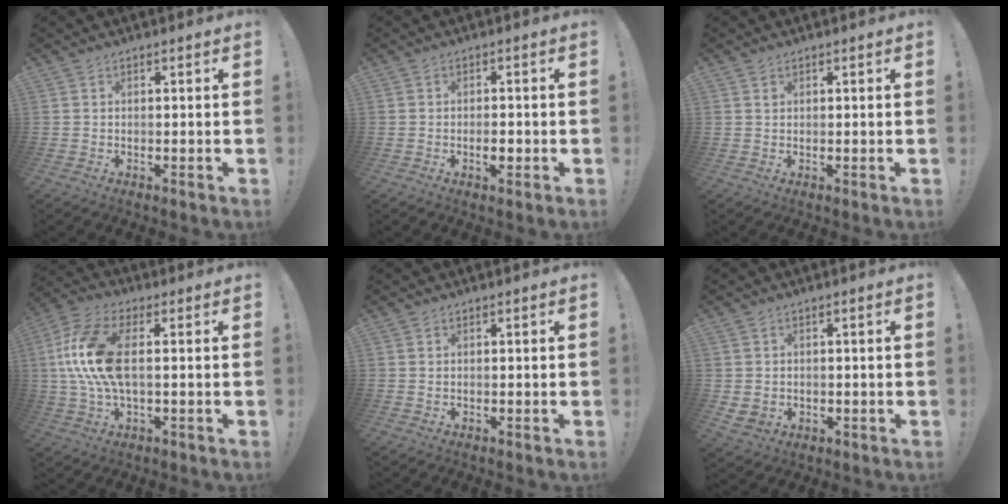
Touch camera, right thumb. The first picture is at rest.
{"total": 2.7, "force": [-1.0, 1.1, 2.3], "torque": [-0.028, 0.002, -0.019]}
{"total": 0.7, "force": [0.4, 0.5, 0.1], "torque": [0.001, 0.000, 0.007]}
{"total": 16.2, "force": [1.6, 7.9, 14.1], "torque": [-0.277, -0.002, 0.031]}
{"total": 0.5, "force": [0.5, 0.1, 0.1], "torque": [0.004, -0.004, 0.009]}
{"total": 3.1, "force": [1.4, 2.6, 1.0], "torque": [-0.008, -0.011, 0.026]}